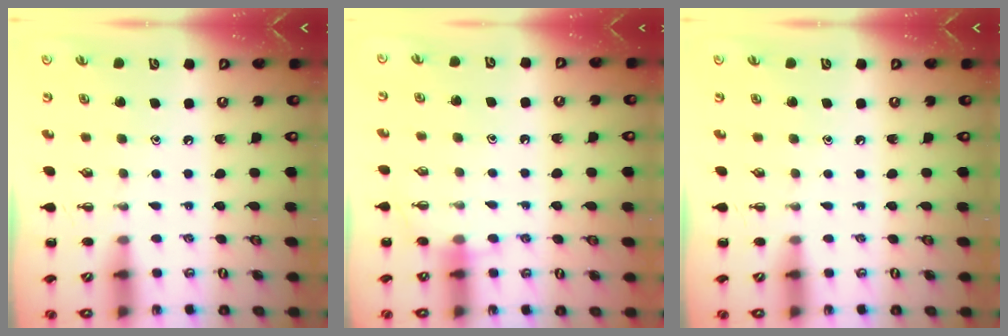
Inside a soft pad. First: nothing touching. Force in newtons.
{"total": 6.7, "press": 6.5, "slide": 1.6}
{"total": 0.0}